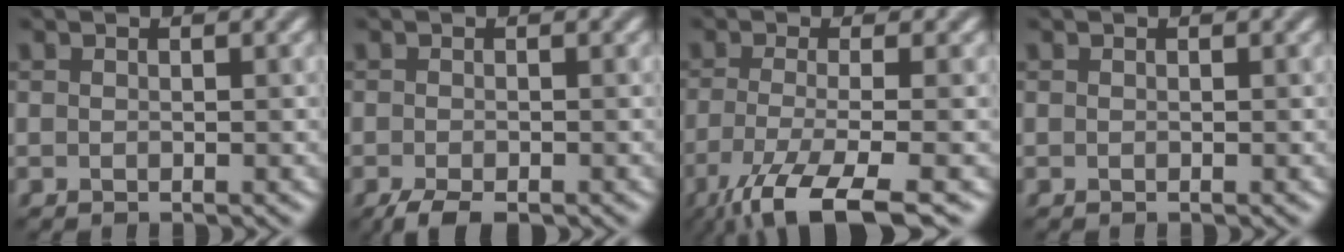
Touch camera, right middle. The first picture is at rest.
{"total": 2.8, "force": [-1.9, 0.9, 1.8], "torque": [-0.033, -0.004, -0.033]}
{"total": 7.6, "force": [-4.2, 1.9, 6.0], "torque": [-0.104, -0.012, -0.085]}
{"total": 0.0}